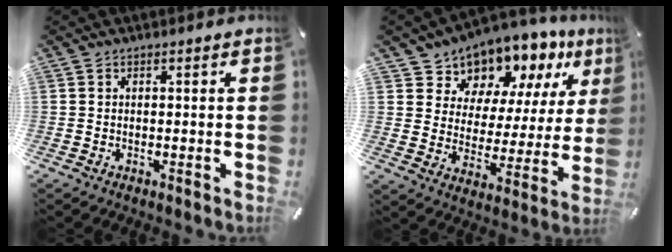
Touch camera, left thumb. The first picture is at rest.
{"total": 10.9, "force": [9.4, 5.3, -1.0], "torque": [-0.002, -0.110, 0.170]}